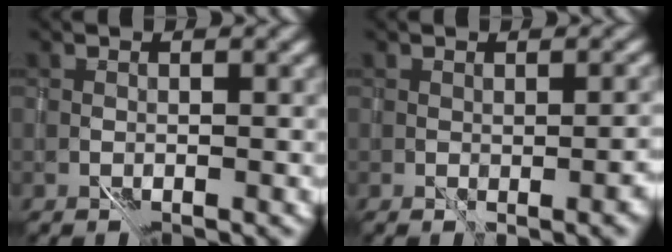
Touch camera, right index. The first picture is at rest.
{"total": 2.2, "force": [0.2, 0.5, 2.1], "torque": [-0.020, 0.005, 0.015]}